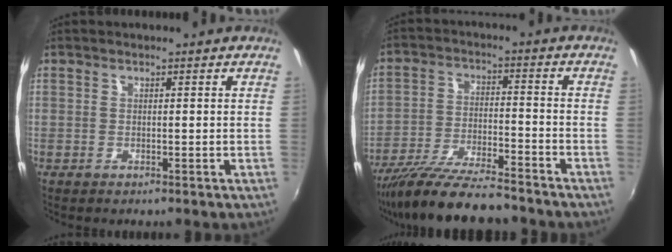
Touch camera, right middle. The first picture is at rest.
{"total": 14.7, "force": [-12.9, 2.2, 6.7], "torque": [-0.143, -0.026, -0.223]}